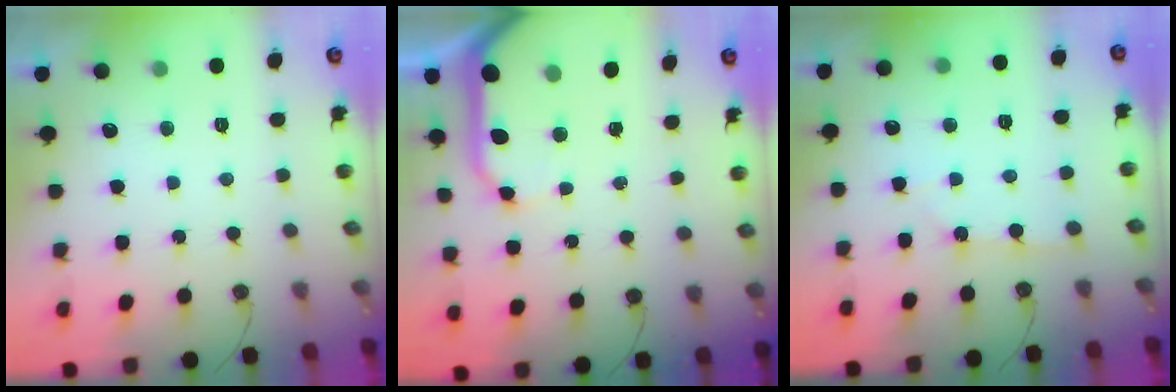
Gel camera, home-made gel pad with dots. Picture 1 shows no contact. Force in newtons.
{"total": 11.8, "press": 11.7, "slide": 1.5}
{"total": 2.2, "press": 2.2, "slide": 0.3}